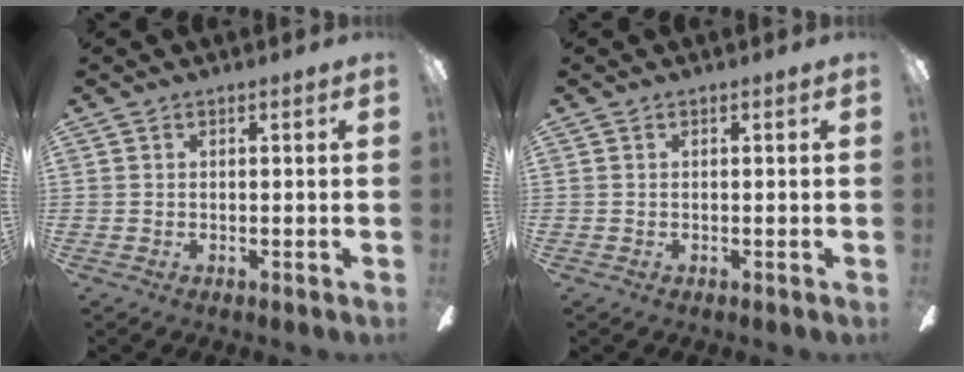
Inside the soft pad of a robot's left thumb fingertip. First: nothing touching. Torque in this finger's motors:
{"motor_torque": [-0.05, -0.09, -0.17, 0.10, 0.00]}